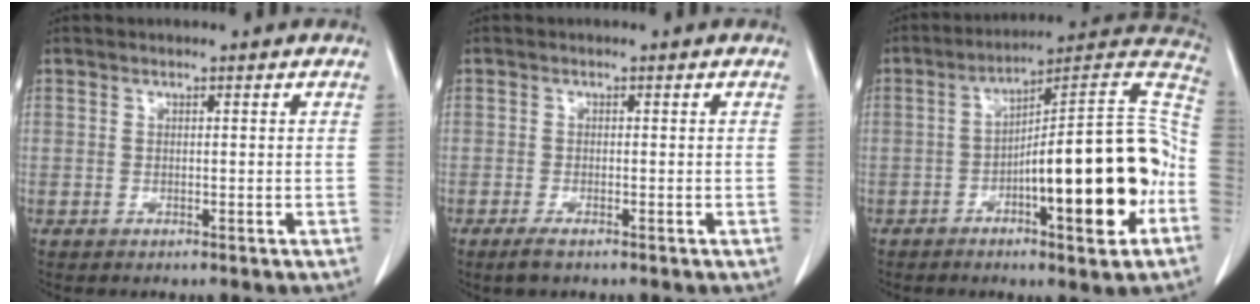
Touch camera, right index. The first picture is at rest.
{"total": 2.0, "force": [-1.5, 0.5, 1.3], "torque": [-0.030, -0.005, -0.025]}
{"total": 20.4, "force": [-5.5, 3.0, 19.5], "torque": [-0.234, 0.031, -0.069]}